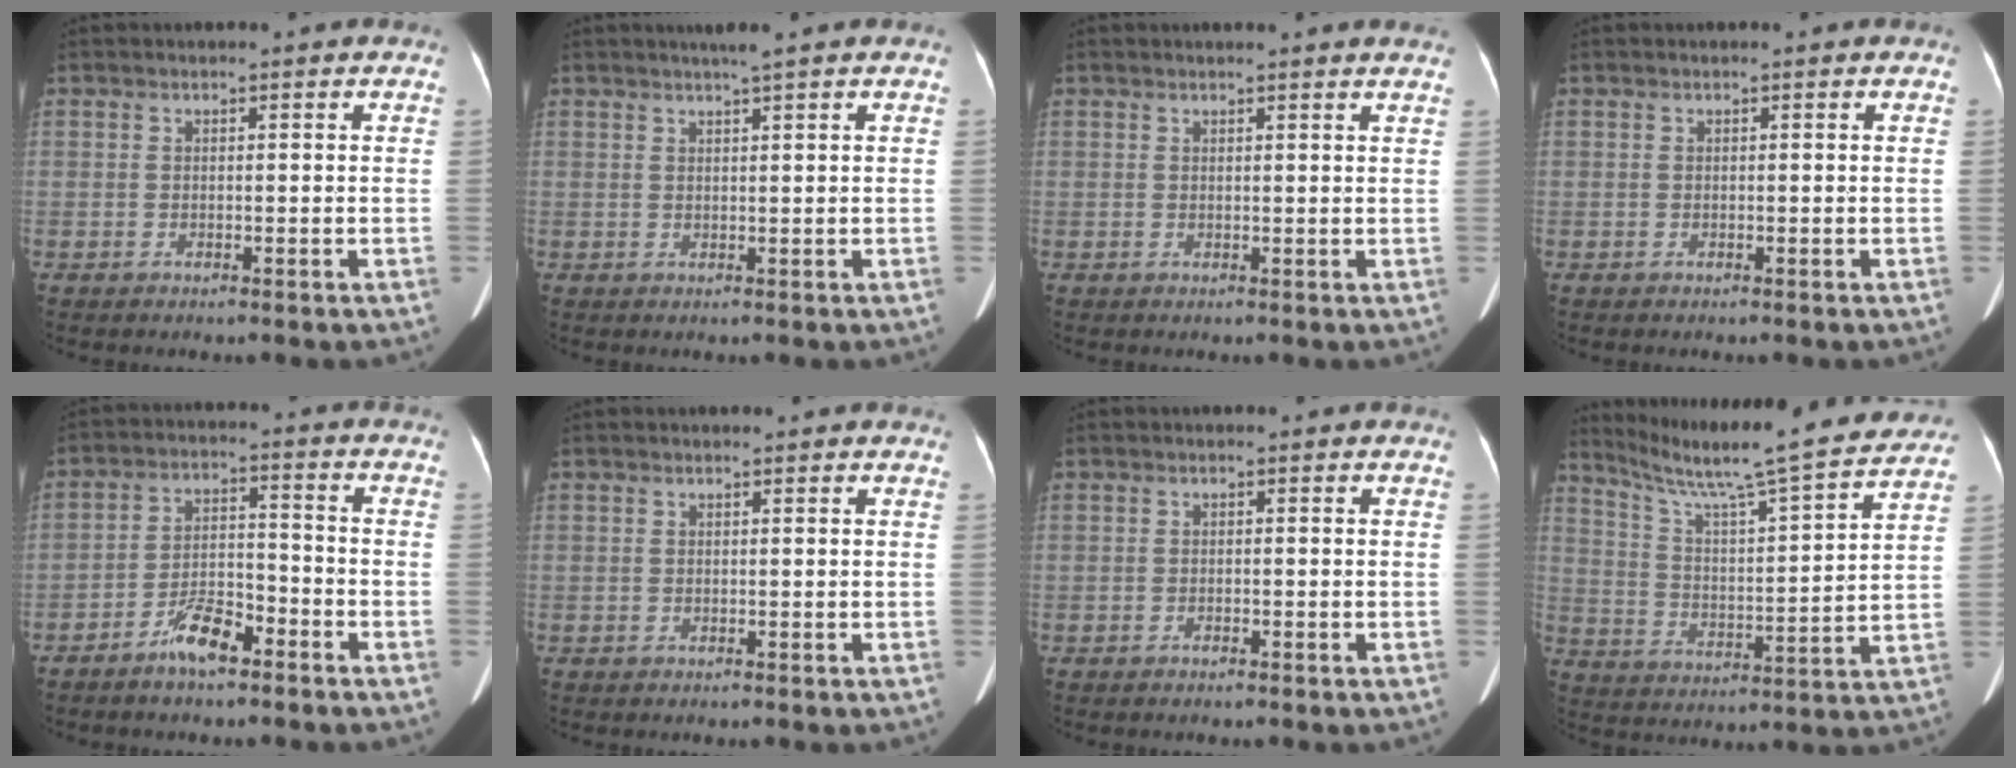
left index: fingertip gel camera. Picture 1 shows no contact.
{"total": 1.9, "force": [1.4, -0.6, 1.2], "torque": [-0.019, 0.002, 0.028]}
{"total": 3.7, "force": [3.5, -0.3, 1.3], "torque": [-0.015, 0.003, 0.027]}
{"total": 0.0}
{"total": 6.5, "force": [-4.6, 1.7, 4.2], "torque": [-0.085, 0.006, -0.084]}
{"total": 0.7, "force": [0.6, 0.3, 0.1], "torque": [-0.011, 0.008, 0.003]}
{"total": 0.5, "force": [-0.5, 0.1, 0.2], "torque": [-0.009, -0.001, -0.008]}
{"total": 23.1, "force": [20.5, 0.2, 10.8], "torque": [-0.181, -0.024, 0.291]}